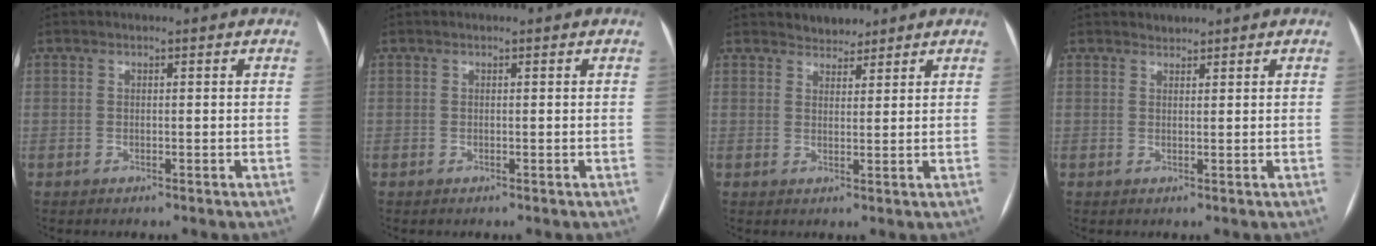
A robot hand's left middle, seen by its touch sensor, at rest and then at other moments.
{"total": 0.0}
{"total": 2.7, "force": [2.4, 1.2, 0.1], "torque": [-0.001, 0.004, 0.038]}
{"total": 1.0, "force": [0.9, 0.3, -0.1], "torque": [-0.004, 0.004, 0.016]}